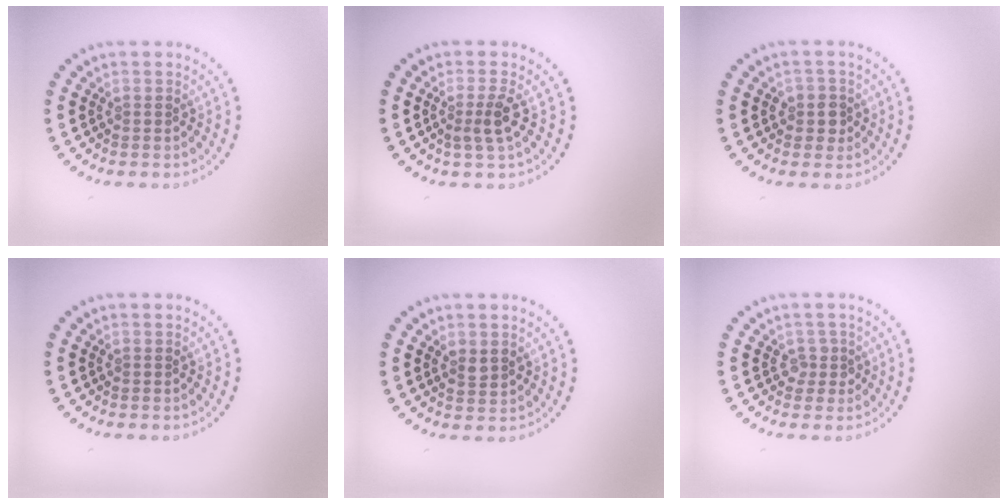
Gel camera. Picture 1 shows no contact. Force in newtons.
{"total": 2.2, "press": 1.7, "slide": 1.3}
{"total": 1.8, "press": 1.6, "slide": 0.9}
{"total": 0.0}
{"total": 1.6, "press": 1.5, "slide": 0.4}
{"total": 1.4, "press": 1.1, "slide": 0.8}